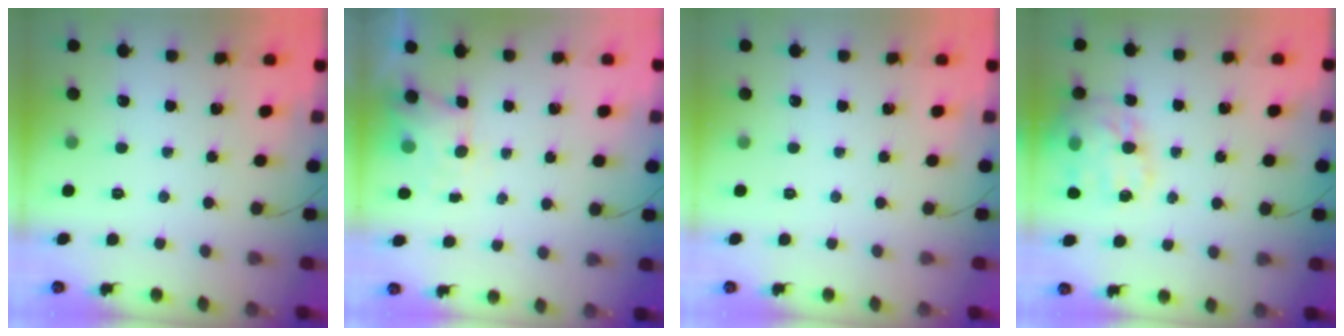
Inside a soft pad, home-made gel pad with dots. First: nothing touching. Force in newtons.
{"total": 3.4, "press": 3.3, "slide": 0.8}
{"total": 0.0}
{"total": 19.8, "press": 19.5, "slide": 3.3}